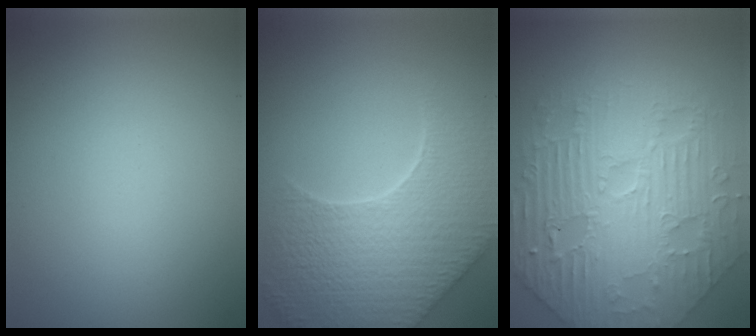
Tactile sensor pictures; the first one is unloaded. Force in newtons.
{"total": 8.9, "press": 6.4, "slide": 6.3}
{"total": 8.9, "press": 6.8, "slide": 5.7}